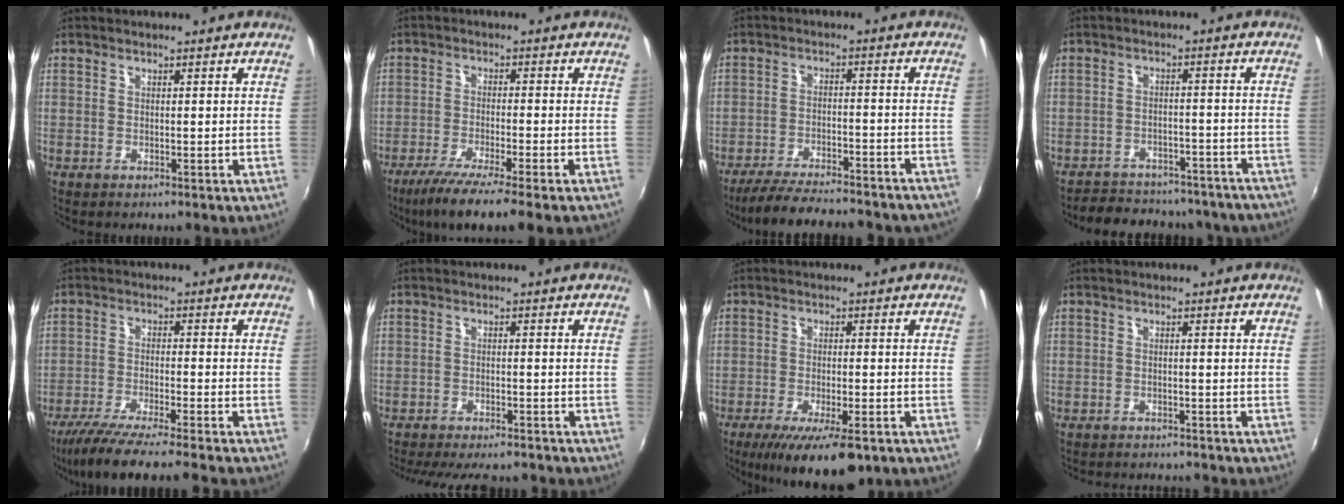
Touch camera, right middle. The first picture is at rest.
{"total": 9.4, "force": [-7.1, -0.5, 6.1], "torque": [-0.130, -0.030, -0.120]}
{"total": 20.9, "force": [-18.4, 4.7, 8.7], "torque": [-0.168, -0.017, -0.245]}
{"total": 21.4, "force": [-18.6, 7.8, 7.2], "torque": [-0.150, 0.023, -0.220]}
{"total": 11.5, "force": [-10.1, -1.1, 5.4], "torque": [-0.116, -0.033, -0.172]}
{"total": 14.2, "force": [-12.4, 3.4, 6.1], "torque": [-0.130, -0.020, -0.177]}
{"total": 13.0, "force": [-8.6, 3.6, 9.1], "torque": [-0.173, -0.036, -0.136]}
{"total": 7.8, "force": [-7.2, 1.7, 2.3], "torque": [-0.061, -0.014, -0.104]}